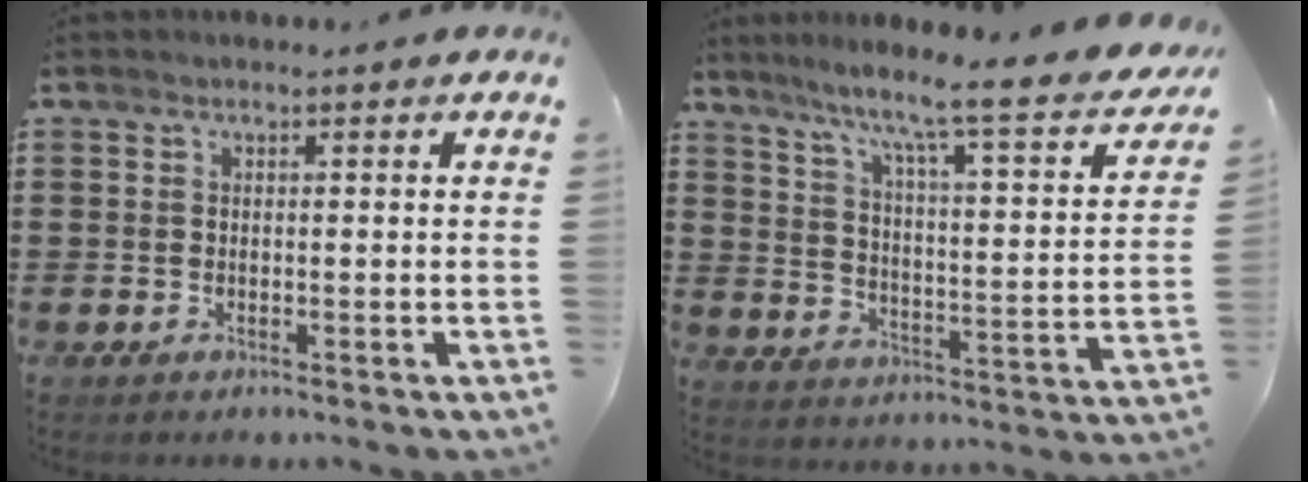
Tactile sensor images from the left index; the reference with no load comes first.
{"total": 7.0, "force": [5.5, -0.7, 4.2], "torque": [-0.098, -0.055, 0.076]}